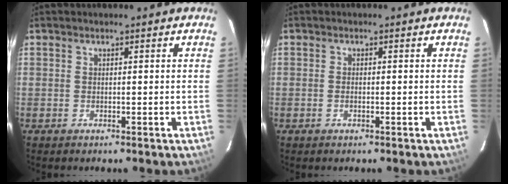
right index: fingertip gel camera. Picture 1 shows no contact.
{"total": 0.7, "force": [-0.2, 0.3, 0.6], "torque": [-0.014, 0.001, -0.005]}